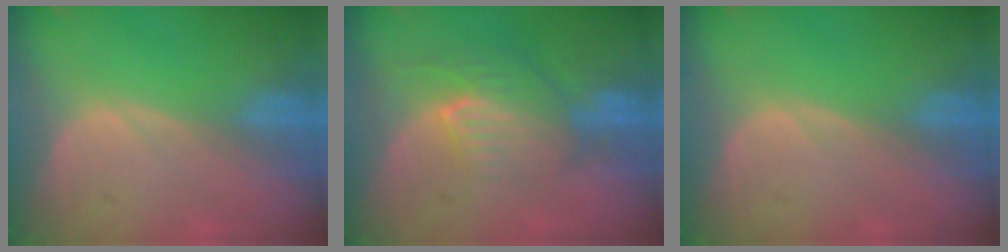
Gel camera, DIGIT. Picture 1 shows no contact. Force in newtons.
{"total": 8.1, "press": 7.2, "slide": 3.6}
{"total": 0.0}